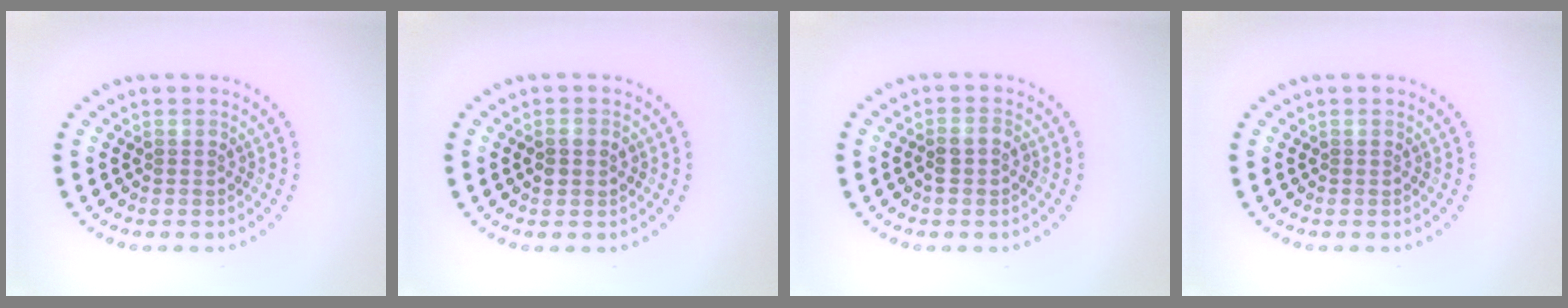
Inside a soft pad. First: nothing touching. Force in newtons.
{"total": 1.8, "press": 1.8, "slide": 0.2}
{"total": 1.3, "press": 1.3, "slide": 0.4}
{"total": 0.0}